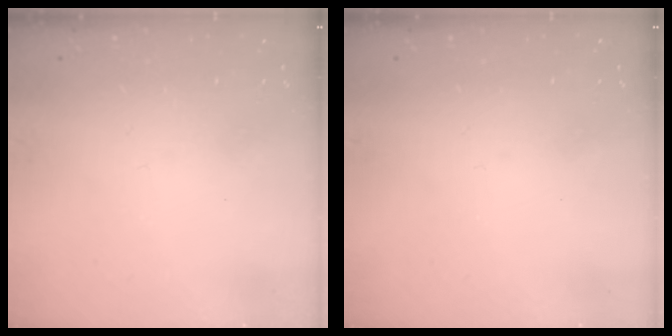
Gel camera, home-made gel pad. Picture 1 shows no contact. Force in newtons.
{"total": 0.0}